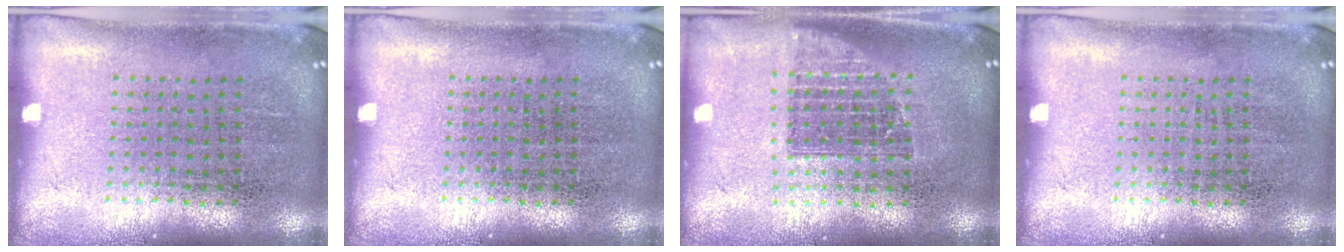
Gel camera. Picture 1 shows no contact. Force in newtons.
{"total": 0.0}
{"total": 1.4, "press": 1.1, "slide": 0.8}
{"total": 0.0}